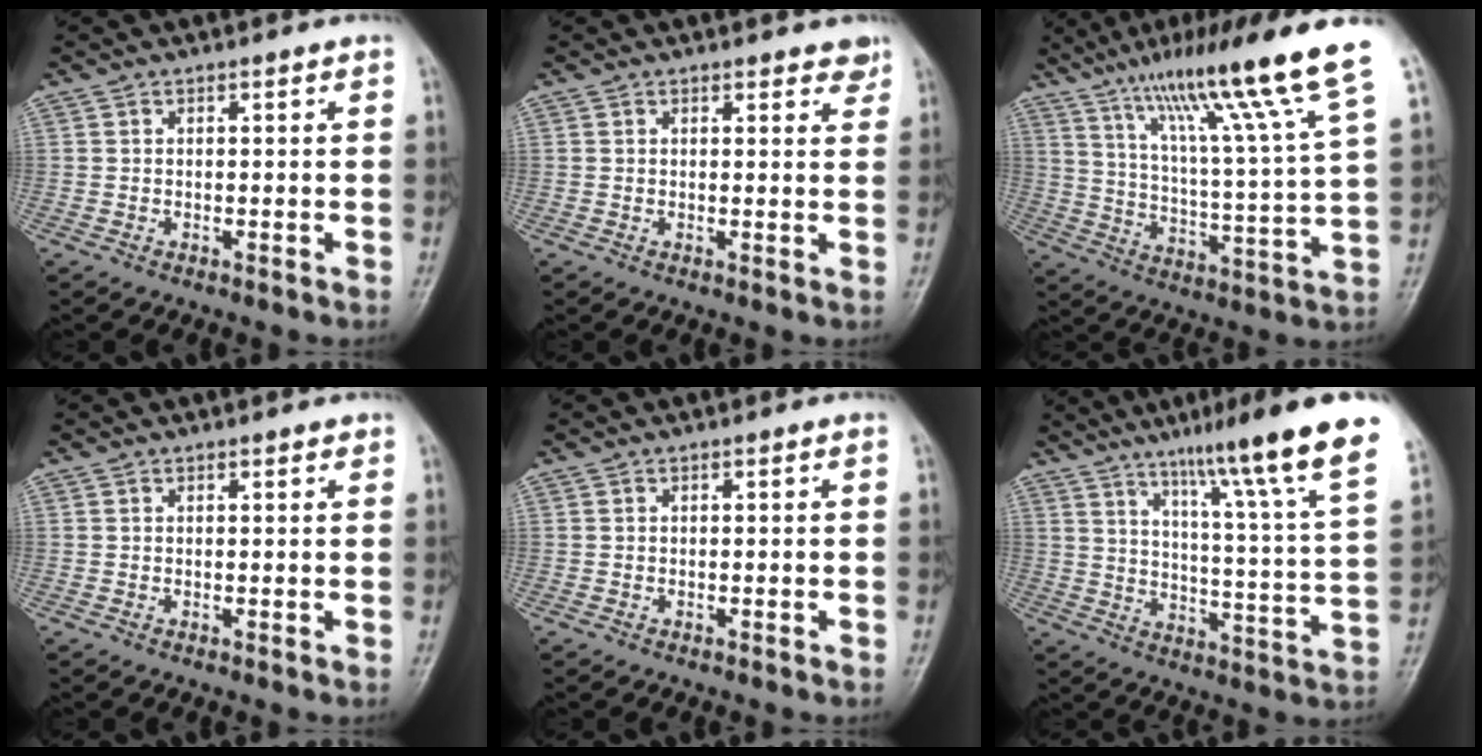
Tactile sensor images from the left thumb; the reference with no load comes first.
{"total": 3.3, "force": [2.7, 1.3, 1.3], "torque": [0.006, -0.013, 0.026]}
{"total": 21.0, "force": [13.6, 0.5, 16.0], "torque": [-0.237, -0.048, 0.220]}
{"total": 1.0, "force": [0.8, 0.4, 0.5], "torque": [-0.008, -0.003, 0.008]}
{"total": 0.0}
{"total": 20.0, "force": [13.9, 0.8, 14.5], "torque": [-0.189, -0.060, 0.197]}